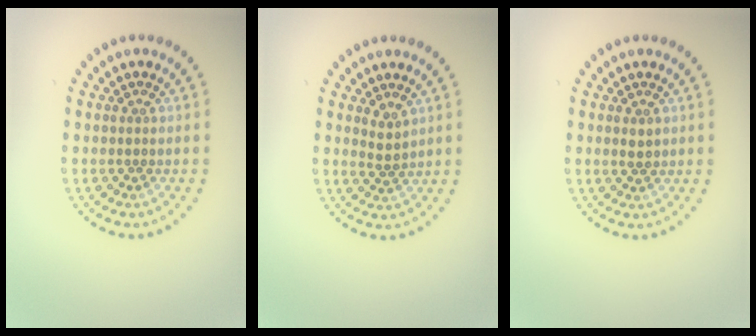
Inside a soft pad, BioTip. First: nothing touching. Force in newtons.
{"total": 1.4, "press": 1.1, "slide": 0.9}
{"total": 0.9, "press": 0.9, "slide": 0.2}